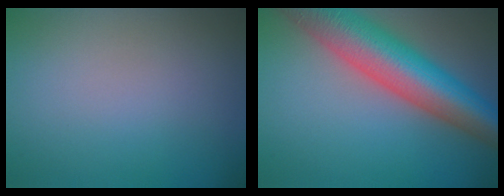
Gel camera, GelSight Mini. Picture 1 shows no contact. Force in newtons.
{"total": 11.3, "press": 11.3, "slide": 0.6}